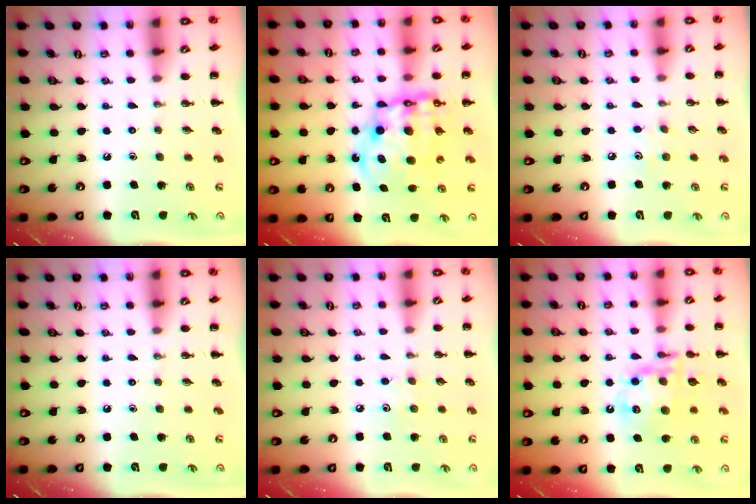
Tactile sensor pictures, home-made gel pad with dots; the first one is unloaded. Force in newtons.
{"total": 14.3, "press": 13.8, "slide": 3.4}
{"total": 5.1, "press": 4.9, "slide": 1.4}
{"total": 0.0}
{"total": 5.2, "press": 5.0, "slide": 1.3}
{"total": 14.3, "press": 13.9, "slide": 3.1}